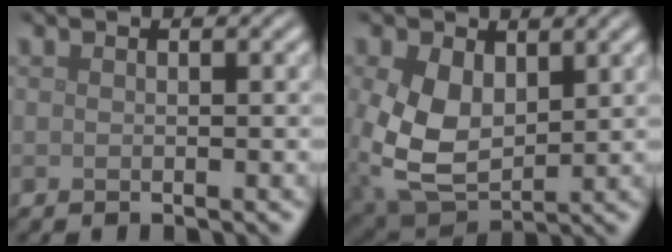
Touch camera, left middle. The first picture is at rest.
{"total": 7.8, "force": [0.7, 5.4, 5.6], "torque": [-0.157, -0.020, 0.028]}